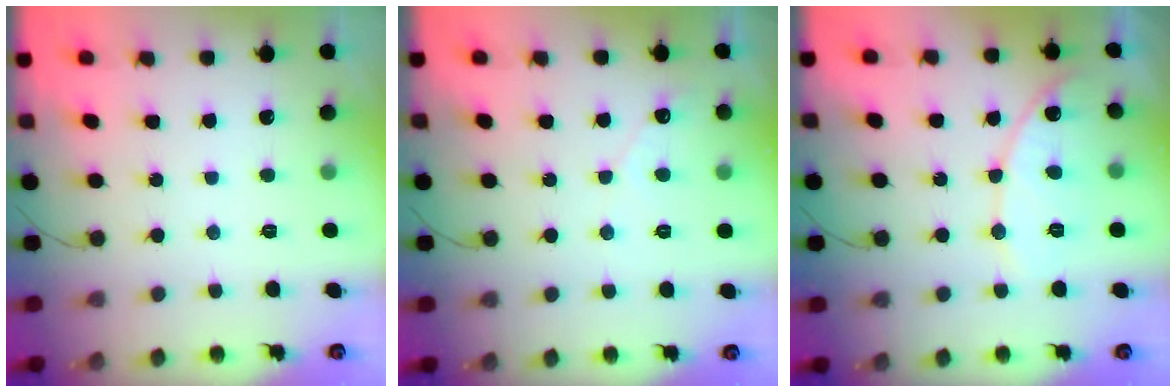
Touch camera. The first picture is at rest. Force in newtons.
{"total": 2.5, "press": 2.5, "slide": 0.1}
{"total": 10.6, "press": 10.6, "slide": 0.9}